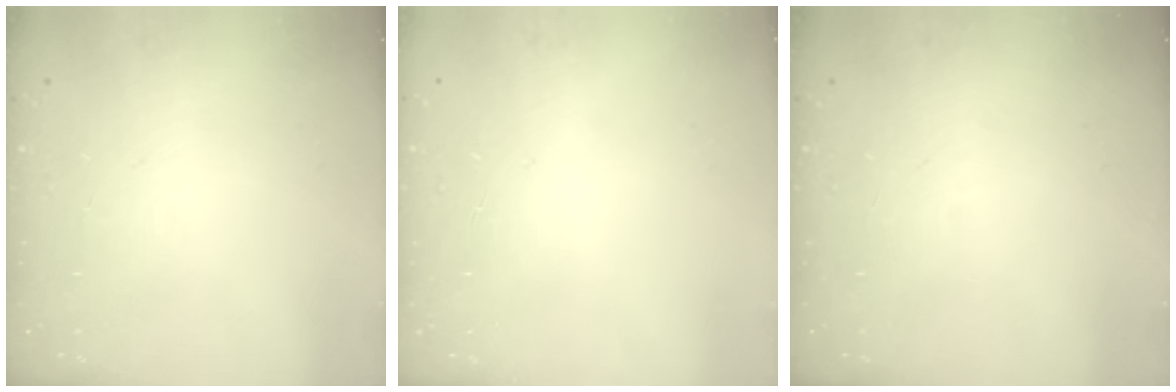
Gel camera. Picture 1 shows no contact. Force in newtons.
{"total": 0.0}
{"total": 0.0}